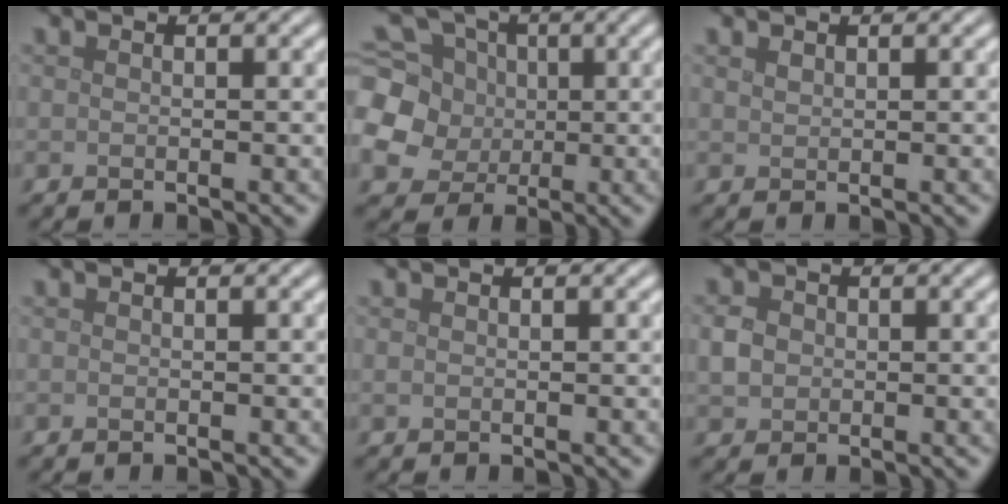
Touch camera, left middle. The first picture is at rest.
{"total": 11.6, "force": [0.7, 10.3, 5.3], "torque": [-0.160, 0.022, -0.013]}
{"total": 0.7, "force": [0.5, 0.3, 0.3], "torque": [-0.008, 0.000, 0.013]}
{"total": 0.0}
{"total": 0.0}
{"total": 1.9, "force": [0.0, 1.7, 0.9], "torque": [-0.019, 0.000, -0.001]}